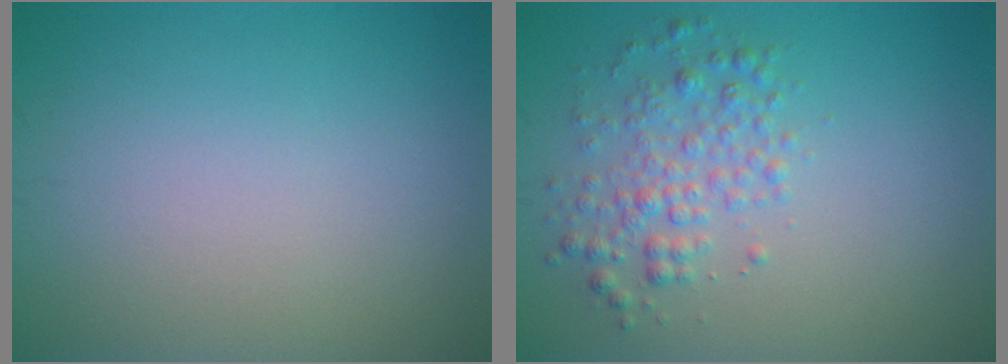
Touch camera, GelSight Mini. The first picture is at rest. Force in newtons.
{"total": 2.9, "press": 2.9, "slide": 0.0}